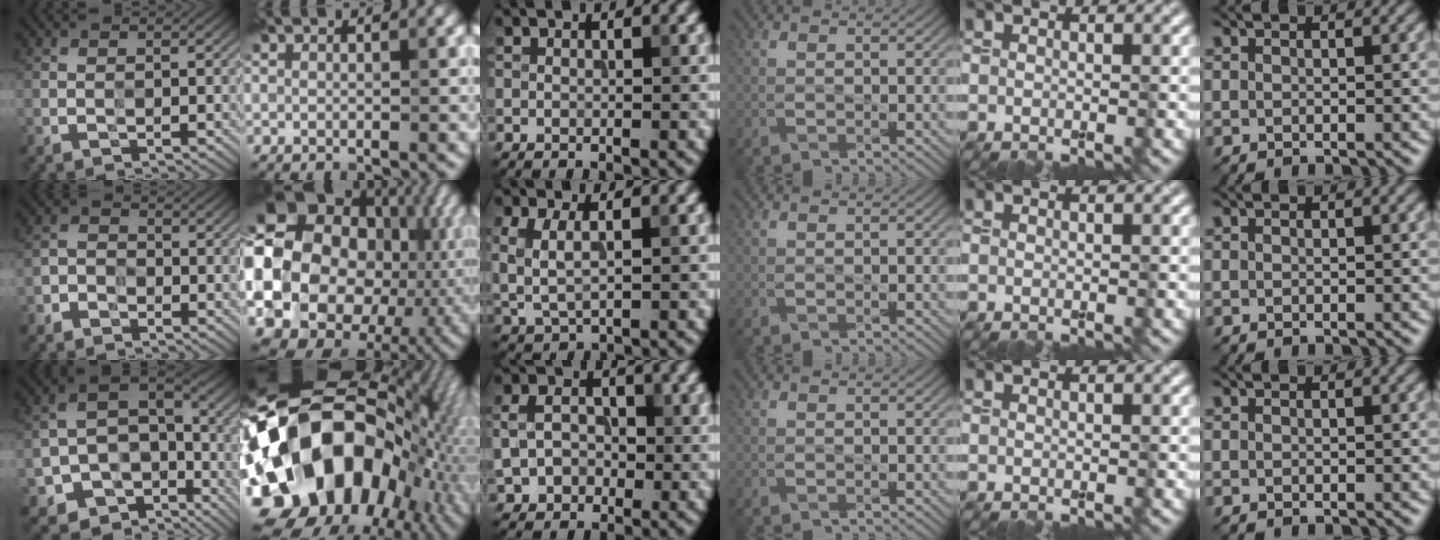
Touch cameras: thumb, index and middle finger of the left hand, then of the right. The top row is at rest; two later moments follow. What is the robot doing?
{"motion": "wipe", "object": "paper plate"}